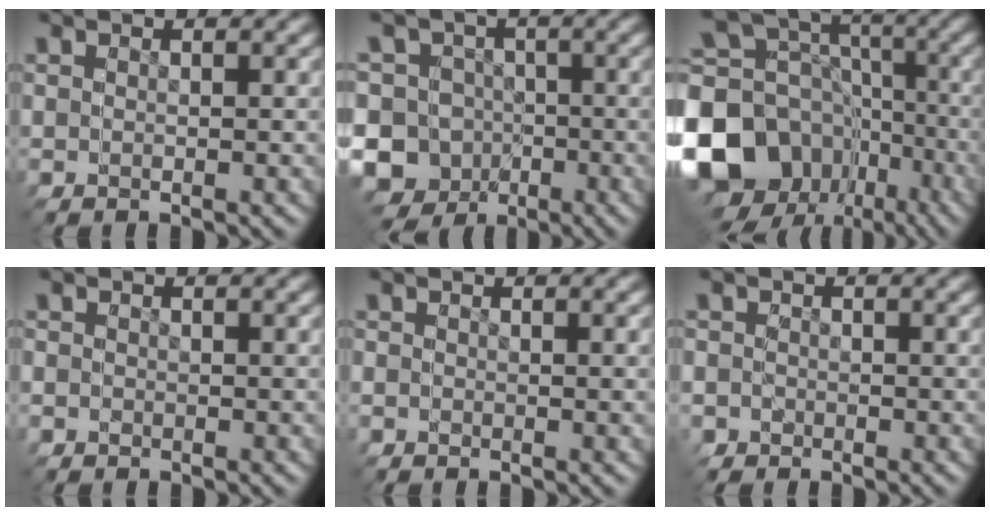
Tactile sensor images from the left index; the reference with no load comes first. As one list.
[{"total": 14.4, "force": [-3.0, 13.0, 5.4], "torque": [-0.136, -0.071, -0.043]}, {"total": 15.0, "force": [-4.5, 11.0, 9.2], "torque": [-0.150, -0.055, -0.059]}, {"total": 1.9, "force": [-0.7, 1.5, -0.9], "torque": [-0.010, -0.025, 0.002]}, {"total": 0.9, "force": [-0.4, 0.4, -0.7], "torque": [-0.012, -0.017, 0.002]}, {"total": 3.4, "force": [-0.8, 2.9, -1.4], "torque": [-0.010, -0.029, -0.003]}]